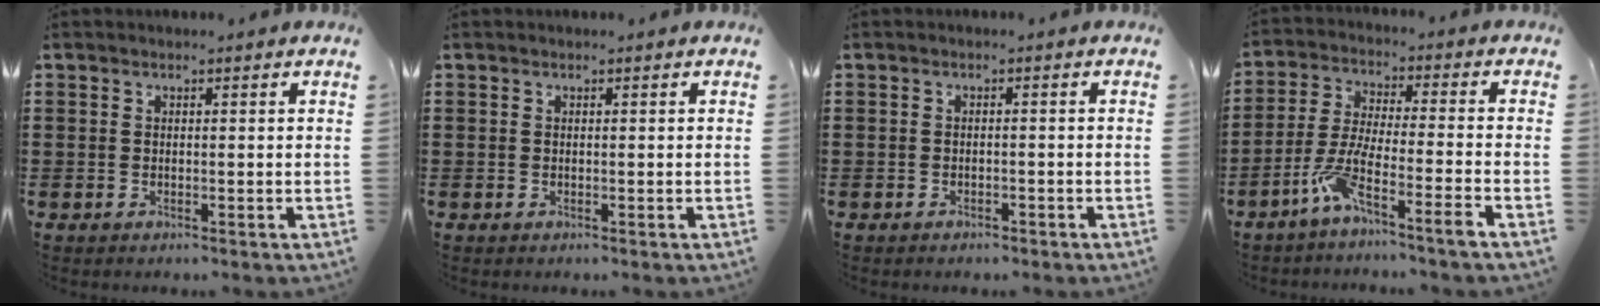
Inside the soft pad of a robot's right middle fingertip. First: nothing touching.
{"total": 0.0}
{"total": 0.9, "force": [-0.8, 0.3, 0.0], "torque": [-0.003, 0.002, -0.018]}
{"total": 6.8, "force": [-5.1, 0.3, 4.5], "torque": [-0.095, -0.004, -0.098]}